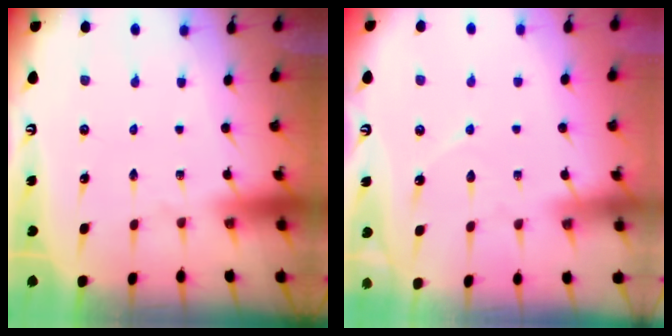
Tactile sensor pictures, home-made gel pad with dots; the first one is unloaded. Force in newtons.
{"total": 3.1, "press": 3.1, "slide": 0.3}